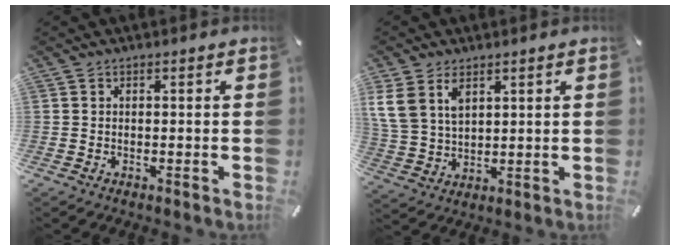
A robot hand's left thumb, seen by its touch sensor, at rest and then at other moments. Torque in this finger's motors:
{"motor_torque": [1.05, 1.60, 0.16, -0.16, 0.39]}